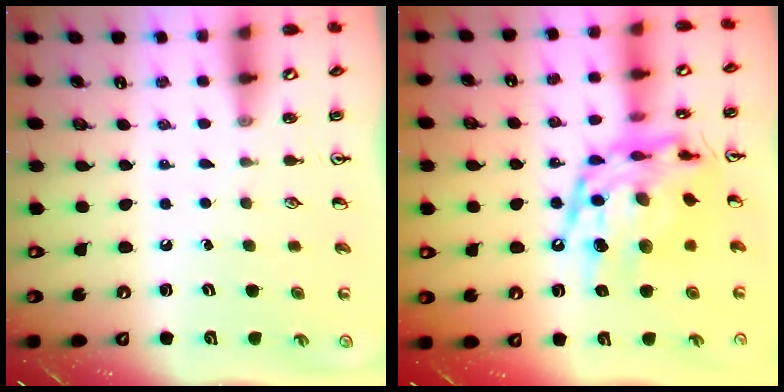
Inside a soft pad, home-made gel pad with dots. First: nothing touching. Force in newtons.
{"total": 18.7, "press": 18.6, "slide": 1.6}